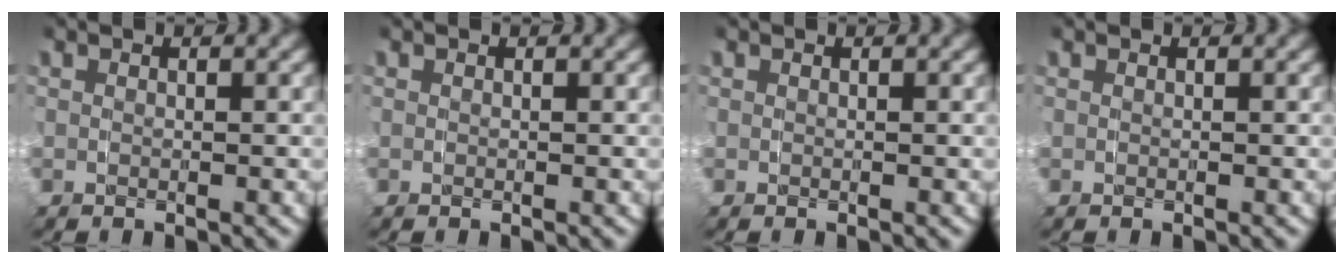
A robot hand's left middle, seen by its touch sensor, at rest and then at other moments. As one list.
[{"total": 0.0}, {"total": 0.0}, {"total": 0.0}]